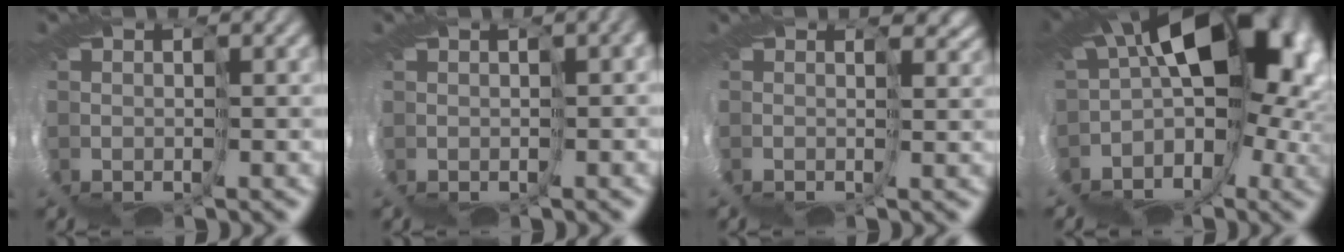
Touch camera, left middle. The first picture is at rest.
{"total": 1.4, "force": [-0.2, 0.3, 1.3], "torque": [-0.020, 0.005, 0.013]}
{"total": 1.5, "force": [1.1, 0.2, 0.9], "torque": [-0.018, 0.007, 0.022]}
{"total": 7.9, "force": [0.5, 3.5, 7.1], "torque": [-0.101, -0.008, 0.022]}